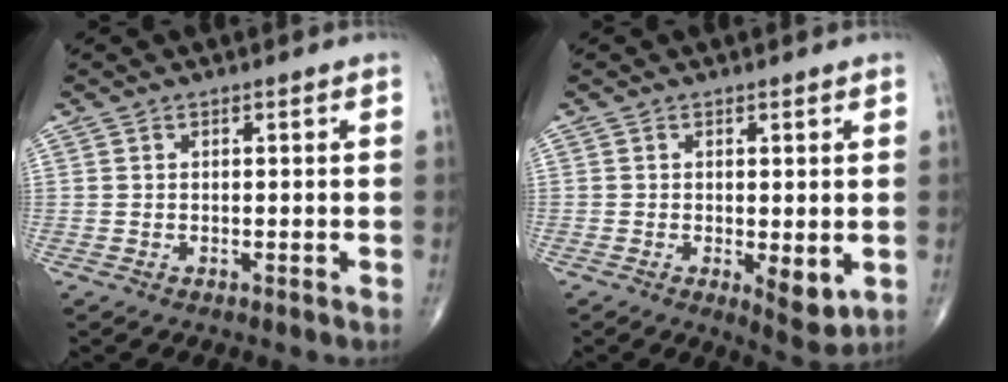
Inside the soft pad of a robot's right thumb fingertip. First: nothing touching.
{"total": 4.9, "force": [-0.9, 1.9, 4.4], "torque": [-0.058, -0.015, -0.009]}